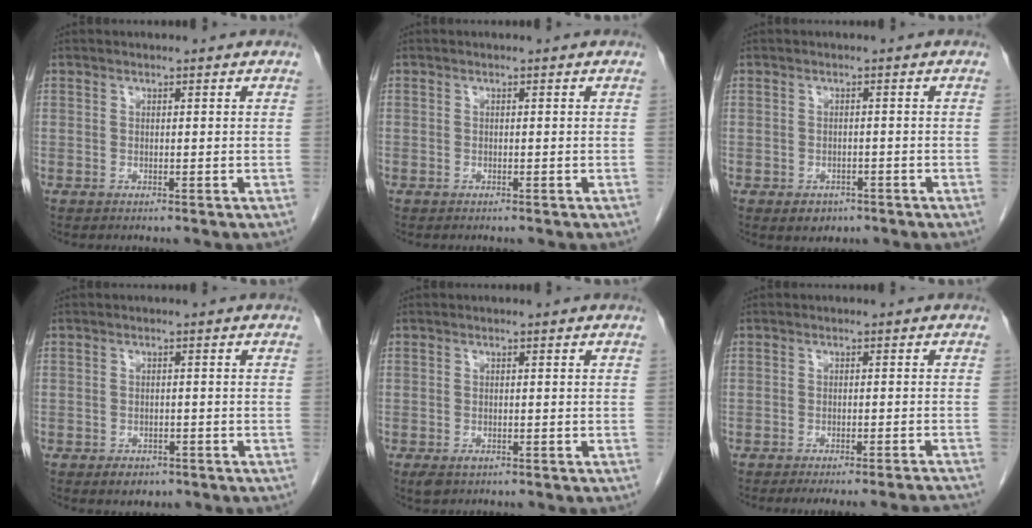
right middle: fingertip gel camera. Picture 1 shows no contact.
{"total": 0.0}
{"total": 2.2, "force": [-1.2, 1.7, 0.8], "torque": [-0.010, 0.003, -0.008]}
{"total": 2.9, "force": [-1.9, 1.8, 1.2], "torque": [-0.018, 0.001, -0.017]}
{"total": 2.0, "force": [-1.1, 1.1, 1.3], "torque": [-0.026, -0.004, -0.011]}
{"total": 10.2, "force": [-9.6, -0.2, 3.4], "torque": [-0.025, -0.006, -0.113]}